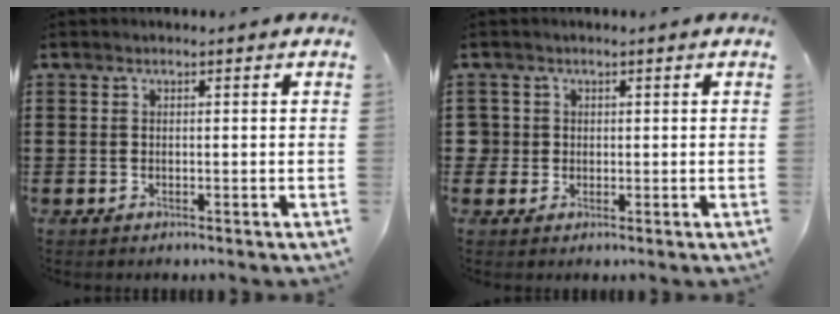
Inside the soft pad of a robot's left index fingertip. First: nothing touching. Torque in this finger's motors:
{"motor_torque": [0.09, 0.09, 0.01, -0.05]}